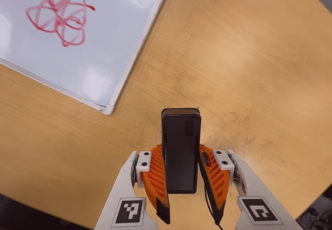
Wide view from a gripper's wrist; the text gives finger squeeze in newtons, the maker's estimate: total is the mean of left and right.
{"total": 4.7, "left": 3.5, "right": 6.0}